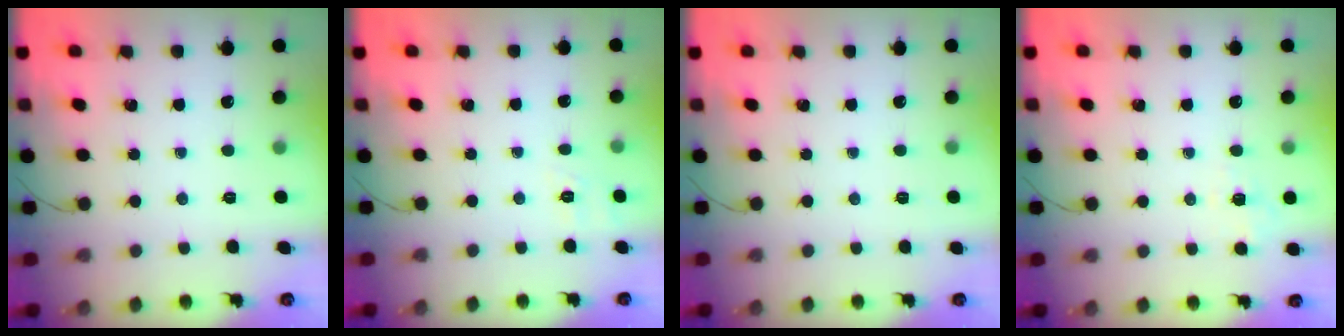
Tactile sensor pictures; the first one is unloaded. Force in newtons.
{"total": 6.8, "press": 6.5, "slide": 1.9}
{"total": 2.6, "press": 2.3, "slide": 1.2}
{"total": 2.1, "press": 1.1, "slide": 1.9}